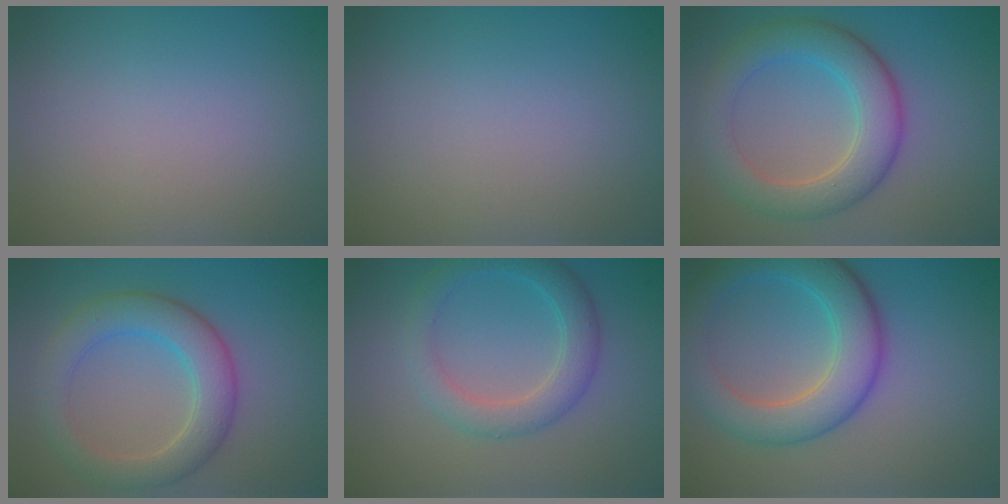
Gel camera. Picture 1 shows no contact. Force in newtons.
{"total": 0.0}
{"total": 6.1, "press": 6.1, "slide": 0.1}
{"total": 5.4, "press": 5.4, "slide": 0.3}
{"total": 3.7, "press": 3.7, "slide": 0.0}
{"total": 6.8, "press": 6.8, "slide": 0.3}